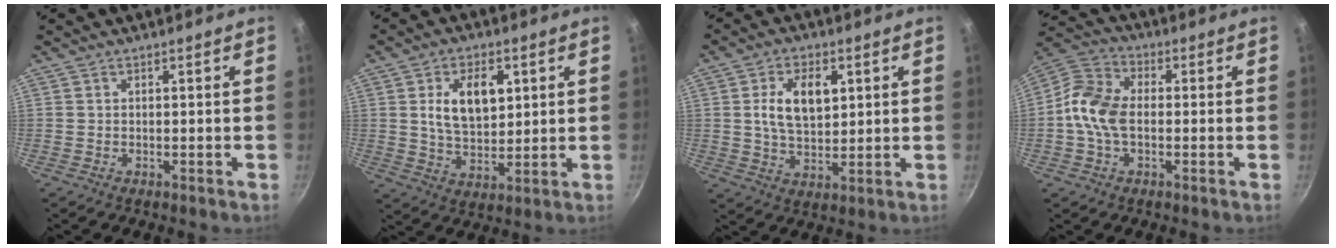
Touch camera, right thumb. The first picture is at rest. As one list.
[{"total": 10.8, "force": [2.9, 6.4, 8.2], "torque": [-0.120, -0.014, 0.058]}, {"total": 9.7, "force": [2.4, 5.6, 7.6], "torque": [-0.121, -0.009, 0.047]}, {"total": 10.7, "force": [-0.9, 6.8, 8.3], "torque": [-0.168, 0.029, -0.027]}]